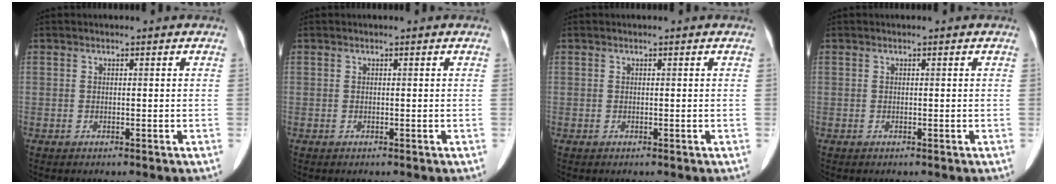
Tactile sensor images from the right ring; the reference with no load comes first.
{"total": 0.0}
{"total": 0.0}
{"total": 0.0}